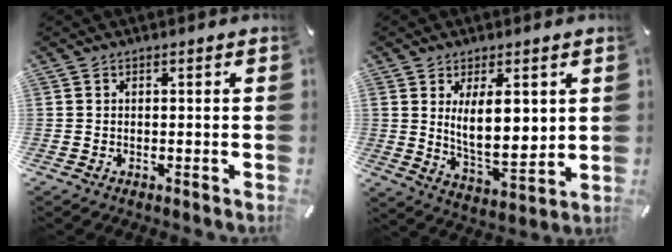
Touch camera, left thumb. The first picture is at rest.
{"total": 11.3, "force": [3.7, 5.4, 9.1], "torque": [-0.145, -0.020, 0.060]}